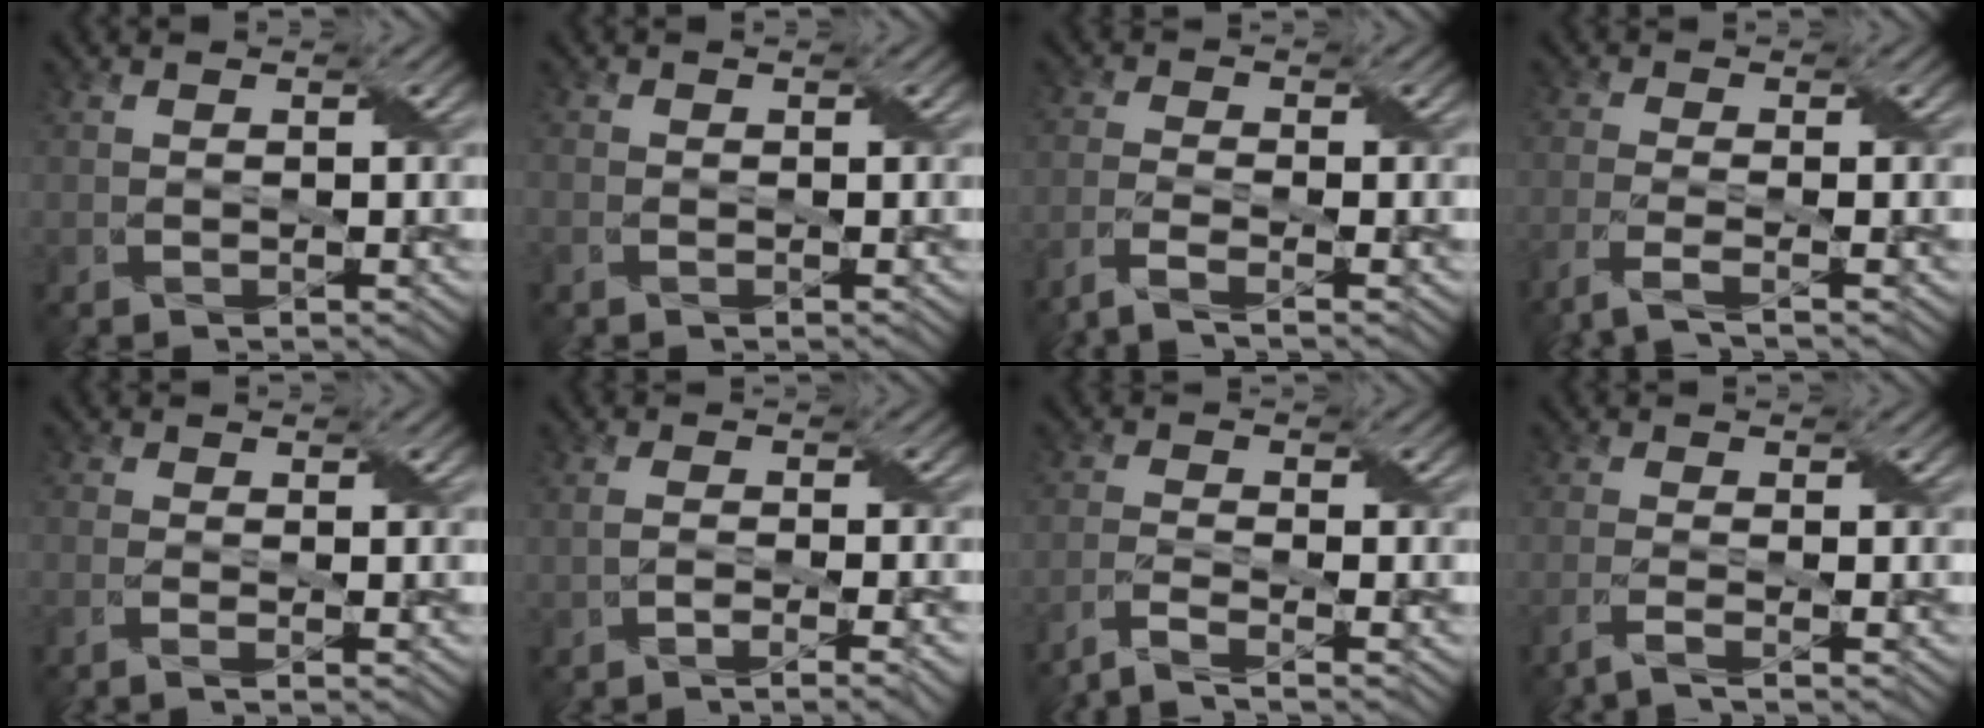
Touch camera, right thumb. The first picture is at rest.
{"total": 0.5, "force": [-0.5, 0.1, 0.2], "torque": [-0.005, 0.001, -0.012]}
{"total": 4.3, "force": [-3.1, 0.9, 2.9], "torque": [-0.052, -0.001, -0.071]}
{"total": 4.4, "force": [-2.7, 1.0, 3.2], "torque": [-0.054, 0.000, -0.067]}
{"total": 2.1, "force": [-1.2, 0.5, 1.7], "torque": [-0.022, 0.003, -0.036]}
{"total": 4.3, "force": [-2.5, 0.9, 3.4], "torque": [-0.053, -0.001, -0.042]}
{"total": 4.4, "force": [-3.5, 0.7, 2.6], "torque": [-0.041, 0.000, -0.077]}
{"total": 3.1, "force": [-2.1, 0.5, 2.2], "torque": [-0.033, 0.002, -0.056]}